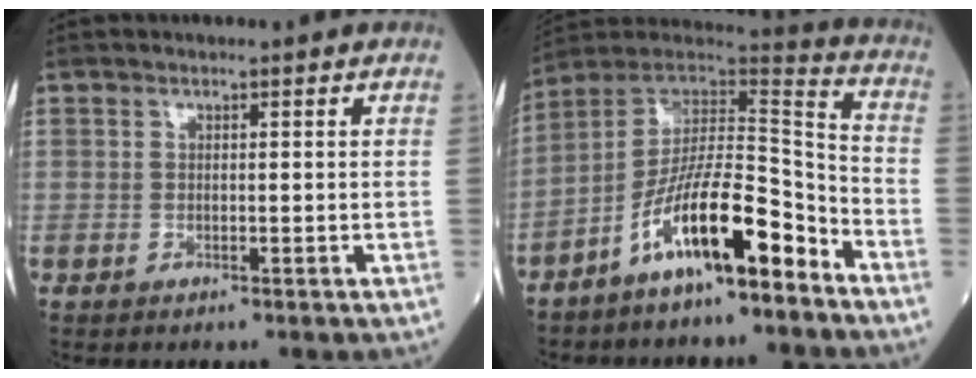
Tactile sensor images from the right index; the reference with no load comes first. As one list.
[{"total": 14.6, "force": [-8.7, 2.8, 11.4], "torque": [-0.203, 0.019, -0.155]}]